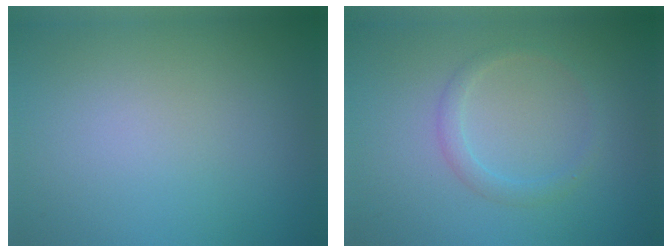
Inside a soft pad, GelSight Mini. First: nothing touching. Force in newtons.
{"total": 1.5, "press": 1.5, "slide": 0.1}